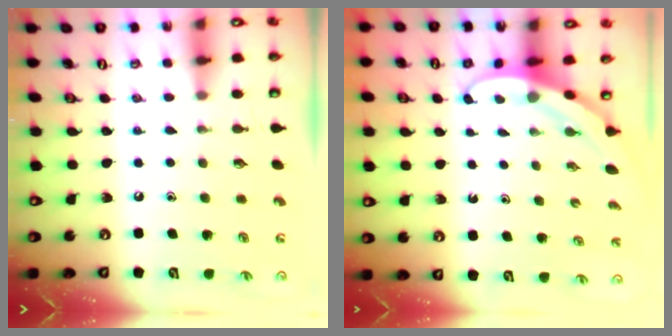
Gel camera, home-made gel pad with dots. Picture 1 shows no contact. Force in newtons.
{"total": 3.4, "press": 3.4, "slide": 0.1}